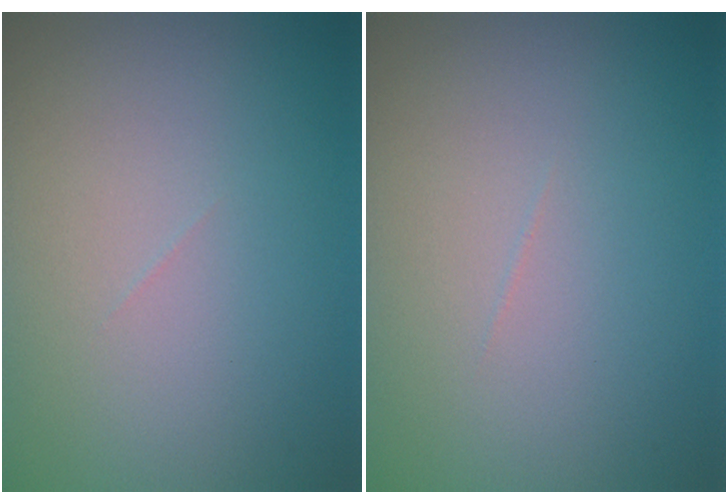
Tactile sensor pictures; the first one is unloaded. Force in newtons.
{"total": 0.0}